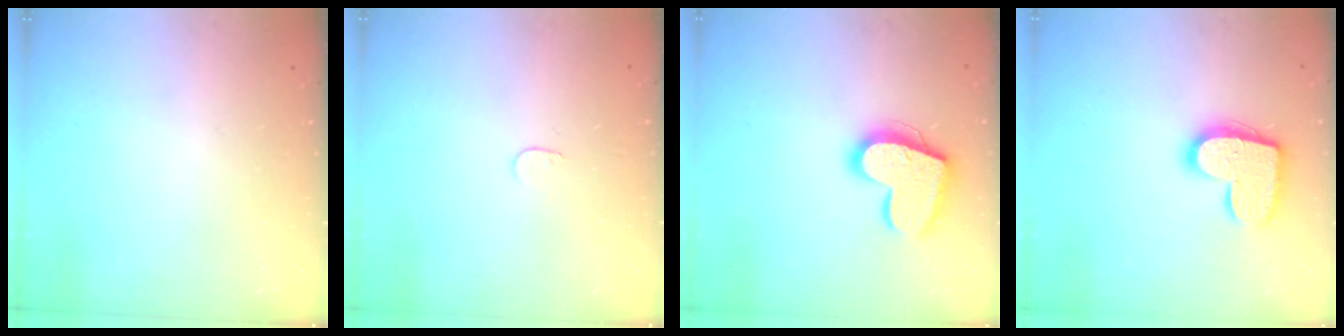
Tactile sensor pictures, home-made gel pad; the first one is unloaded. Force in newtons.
{"total": 3.3, "press": 3.3, "slide": 0.3}
{"total": 17.9, "press": 17.9, "slide": 1.3}
{"total": 14.5, "press": 14.5, "slide": 0.7}